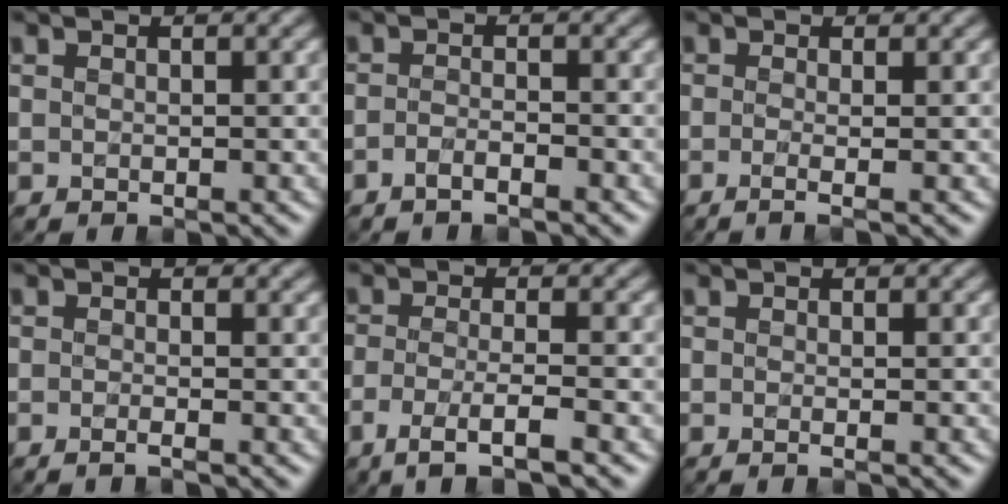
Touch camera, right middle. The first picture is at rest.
{"total": 1.5, "force": [-1.1, 0.3, 1.0], "torque": [-0.019, -0.002, -0.023]}
{"total": 2.3, "force": [-0.4, 0.9, 2.1], "torque": [-0.022, -0.006, -0.021]}
{"total": 1.1, "force": [-0.5, 0.3, 0.9], "torque": [-0.013, -0.006, -0.019]}
{"total": 4.2, "force": [-2.3, 0.8, 3.5], "torque": [-0.065, -0.007, -0.051]}
{"total": 1.1, "force": [-0.3, 0.4, 1.0], "torque": [-0.011, -0.009, -0.013]}